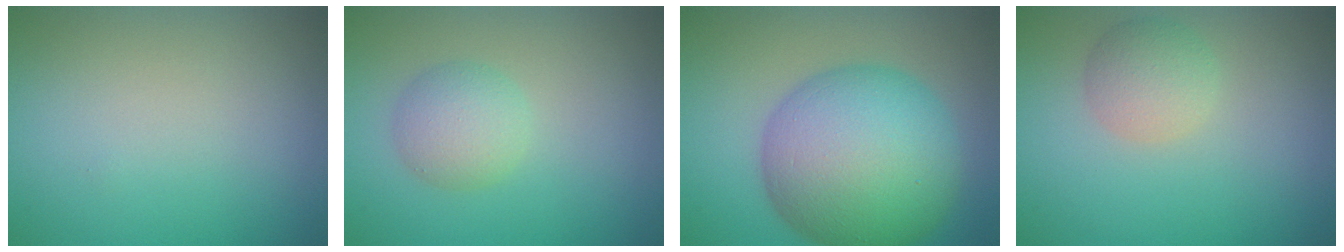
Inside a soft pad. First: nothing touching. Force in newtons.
{"total": 2.9, "press": 2.9, "slide": 0.0}
{"total": 13.3, "press": 13.3, "slide": 0.1}
{"total": 2.7, "press": 2.7, "slide": 0.1}